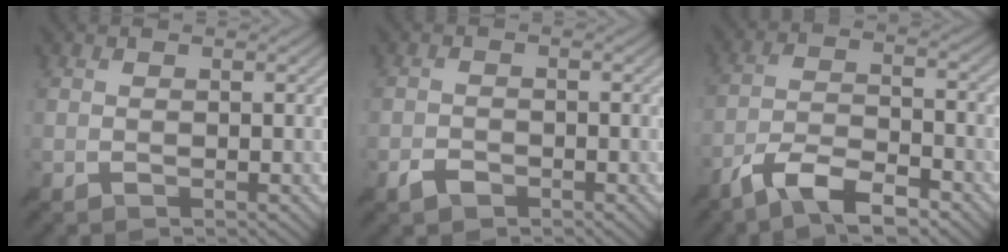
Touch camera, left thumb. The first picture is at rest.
{"total": 1.8, "force": [-1.3, 1.0, 0.8], "torque": [-0.011, 0.001, -0.029]}
{"total": 8.7, "force": [-6.3, 2.5, 5.5], "torque": [-0.104, 0.001, -0.127]}